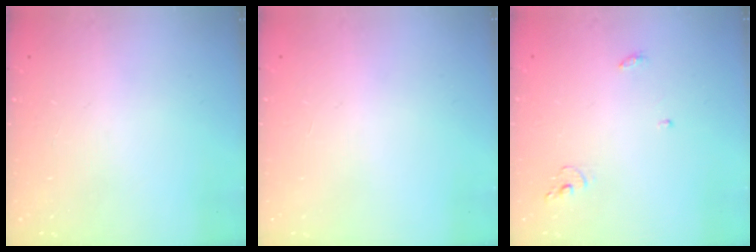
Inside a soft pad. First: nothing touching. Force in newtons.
{"total": 0.9, "press": 0.9, "slide": 0.1}
{"total": 3.9, "press": 3.9, "slide": 0.2}